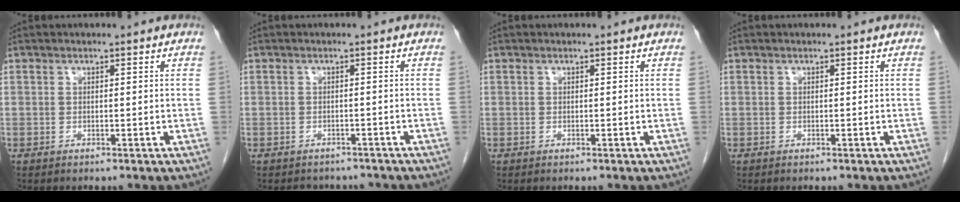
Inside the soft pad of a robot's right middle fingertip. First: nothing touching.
{"total": 4.3, "force": [-3.8, 1.8, 0.2], "torque": [-0.003, 0.002, -0.046]}
{"total": 0.0}
{"total": 0.0}